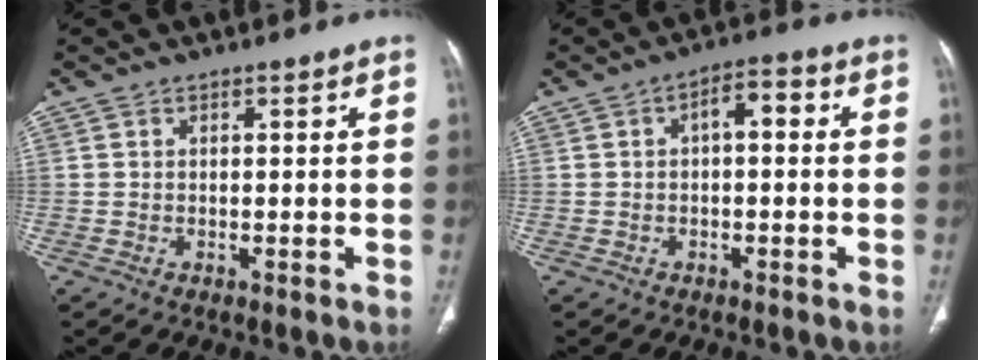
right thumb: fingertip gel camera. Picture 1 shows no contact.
{"total": 4.8, "force": [0.5, 2.3, 4.2], "torque": [-0.055, 0.019, 0.000]}